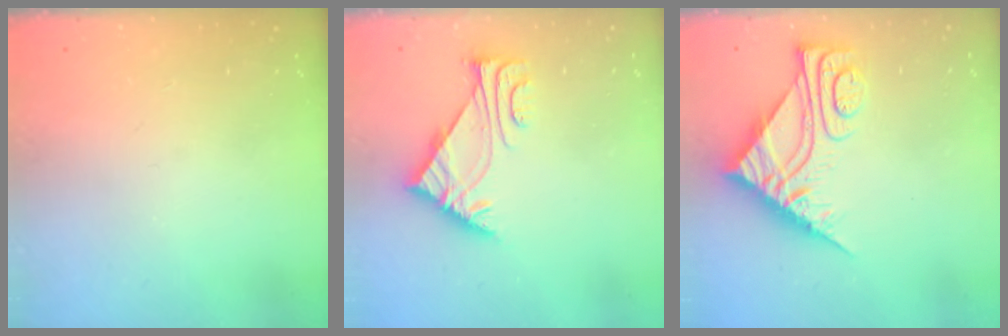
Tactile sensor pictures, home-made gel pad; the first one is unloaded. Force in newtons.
{"total": 6.0, "press": 5.9, "slide": 1.0}
{"total": 11.4, "press": 11.4, "slide": 1.1}